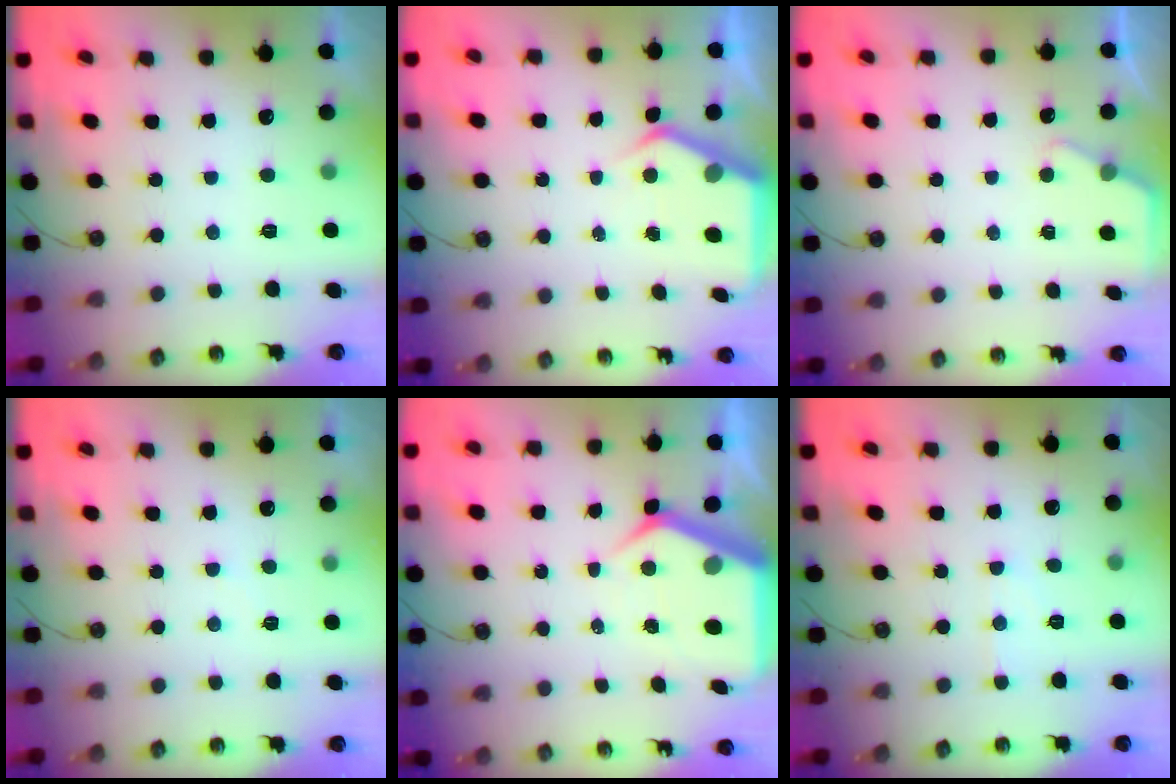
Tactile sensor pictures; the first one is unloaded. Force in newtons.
{"total": 4.9, "press": 4.9, "slide": 0.3}
{"total": 2.2, "press": 2.2, "slide": 0.3}
{"total": 3.5, "press": 3.5, "slide": 0.4}
{"total": 8.4, "press": 8.3, "slide": 1.0}
{"total": 4.8, "press": 4.7, "slide": 0.7}